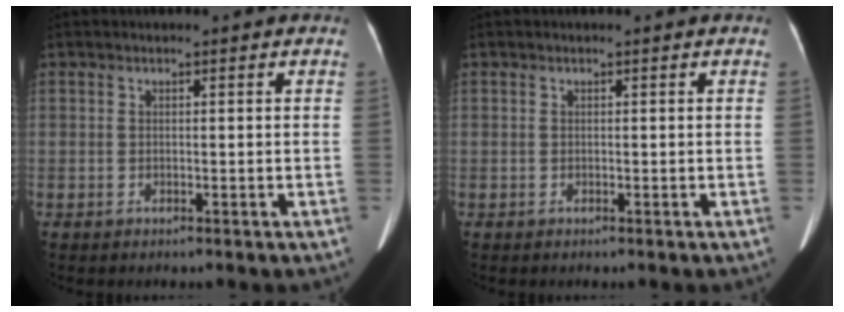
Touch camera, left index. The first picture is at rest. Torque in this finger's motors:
{"motor_torque": [0.01, 0.01, 0.00, 0.00]}